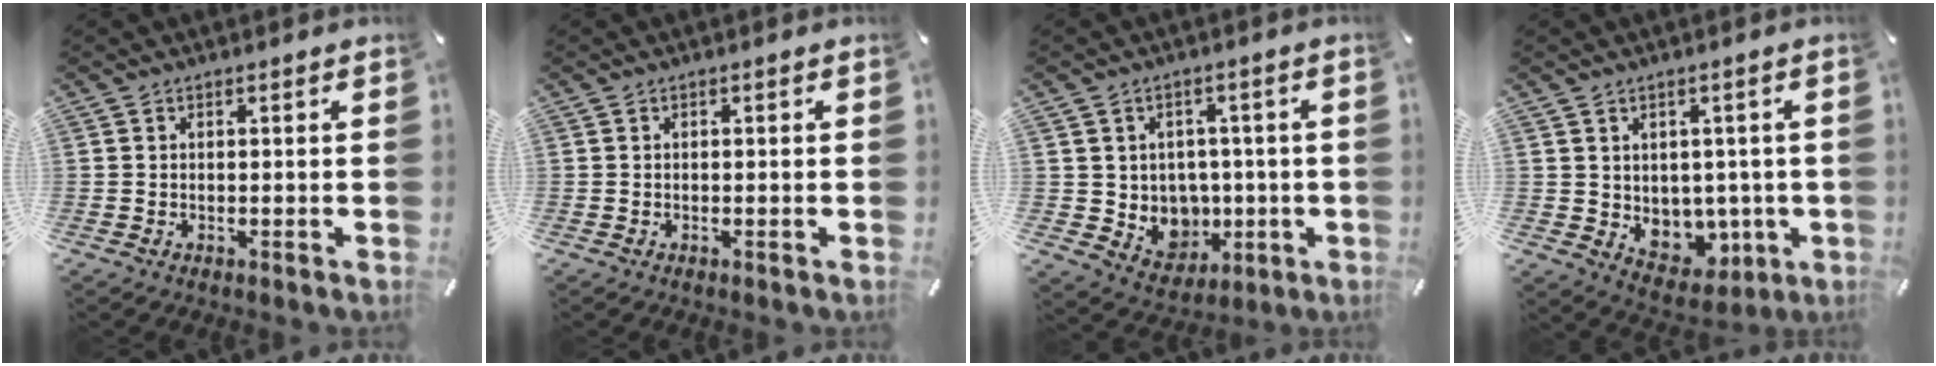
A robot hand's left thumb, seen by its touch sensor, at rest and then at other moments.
{"total": 0.0}
{"total": 7.8, "force": [0.9, 7.6, 1.4], "torque": [-0.033, -0.015, 0.031]}
{"total": 6.9, "force": [1.8, 6.4, 1.7], "torque": [-0.011, -0.027, 0.046]}